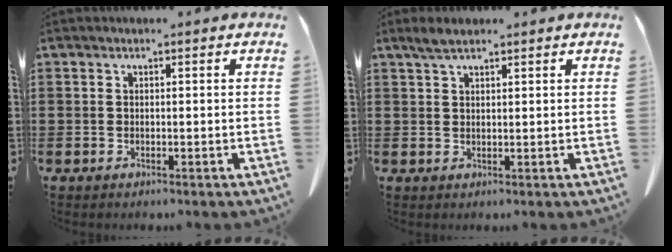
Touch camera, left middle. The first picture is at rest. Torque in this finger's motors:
{"motor_torque": [0.06, -0.02, 0.04, 0.01]}